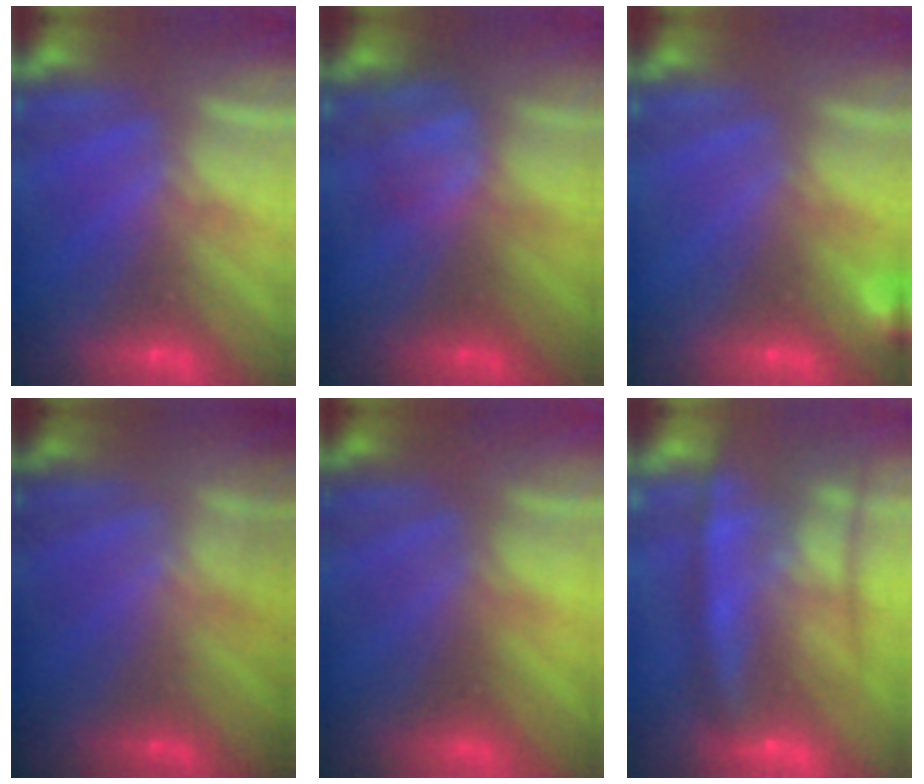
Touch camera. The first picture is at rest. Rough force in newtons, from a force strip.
{"total": 2.5}
{"total": 2.9}
{"total": 1.9}
{"total": 8.5}
{"total": 6.9}